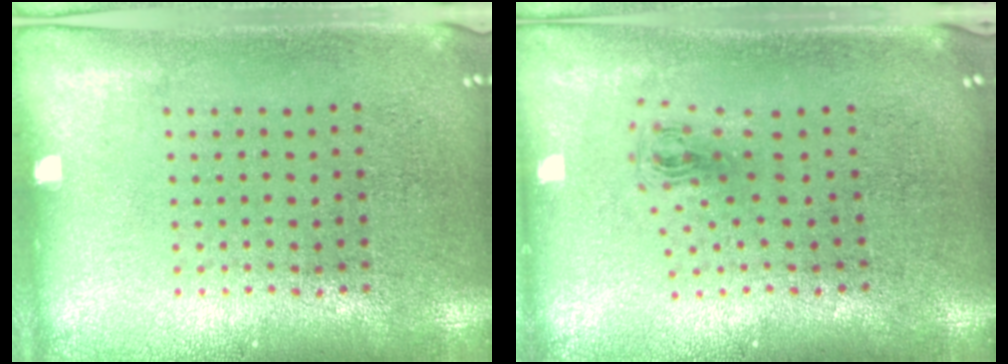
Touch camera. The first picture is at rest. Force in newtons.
{"total": 0.7, "press": 0.4, "slide": 0.6}